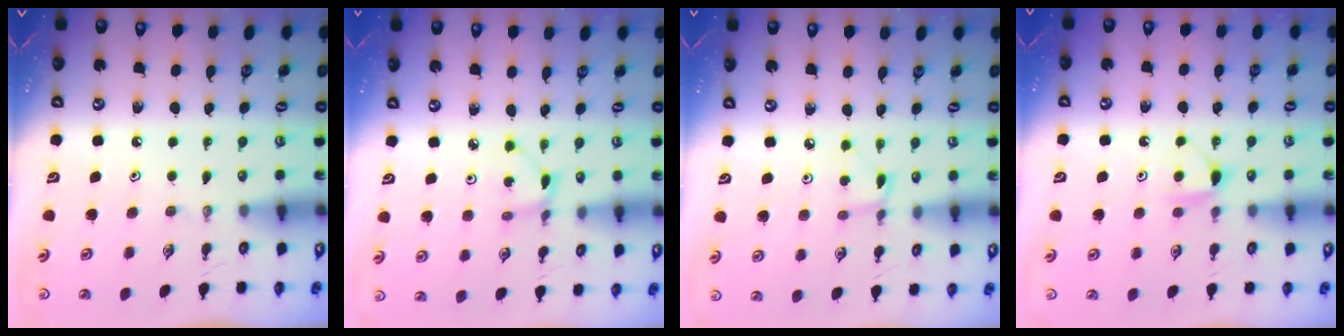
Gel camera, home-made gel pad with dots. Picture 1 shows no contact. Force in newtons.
{"total": 2.6, "press": 2.6, "slide": 0.3}
{"total": 2.4, "press": 2.3, "slide": 0.3}
{"total": 6.0, "press": 6.0, "slide": 0.8}